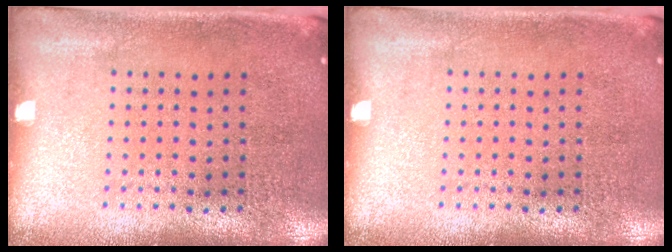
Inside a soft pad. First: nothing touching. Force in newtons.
{"total": 0.0}